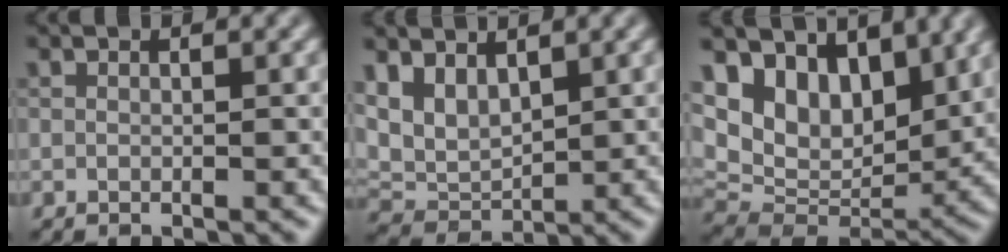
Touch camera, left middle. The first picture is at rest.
{"total": 4.1, "force": [2.1, 2.6, 2.4], "torque": [-0.056, -0.009, 0.041]}
{"total": 10.5, "force": [5.9, 6.4, 5.9], "torque": [-0.121, 0.007, 0.100]}